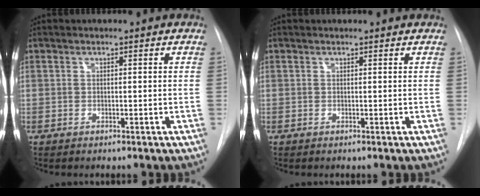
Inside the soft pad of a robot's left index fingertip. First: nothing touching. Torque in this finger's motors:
{"motor_torque": [-0.21, -0.11, -0.03, -0.01]}